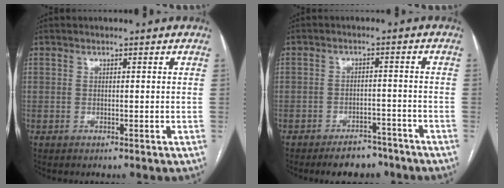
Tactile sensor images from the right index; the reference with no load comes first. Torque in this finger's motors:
{"motor_torque": [0.26, -0.43, 0.03, -0.03]}